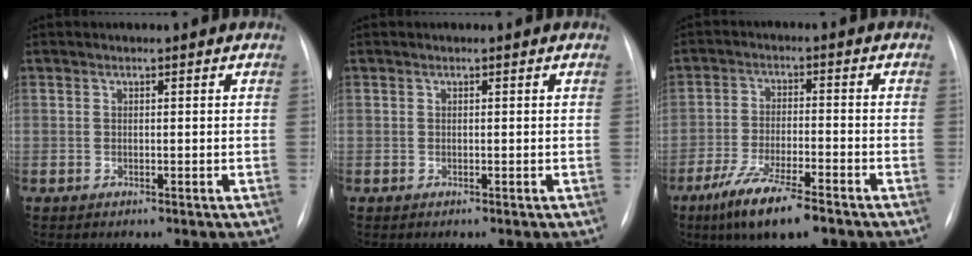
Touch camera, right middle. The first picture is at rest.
{"total": 0.0}
{"total": 10.1, "force": [-6.8, 1.5, 7.3], "torque": [-0.138, -0.022, -0.117]}